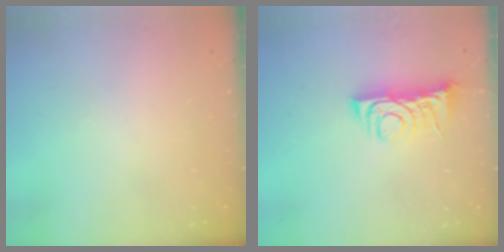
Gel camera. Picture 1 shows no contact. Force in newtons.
{"total": 6.8, "press": 6.8, "slide": 0.8}